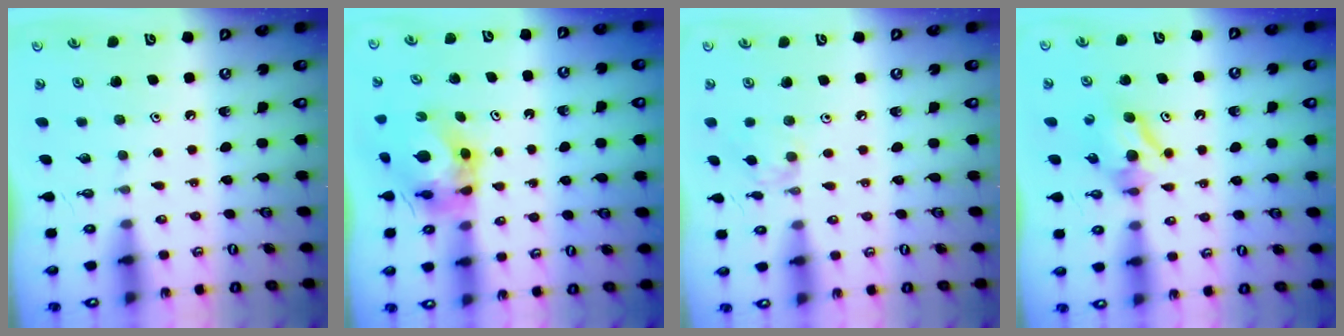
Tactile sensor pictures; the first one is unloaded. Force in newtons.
{"total": 6.6, "press": 6.6, "slide": 0.7}
{"total": 5.9, "press": 5.9, "slide": 0.7}
{"total": 8.4, "press": 8.3, "slide": 0.5}